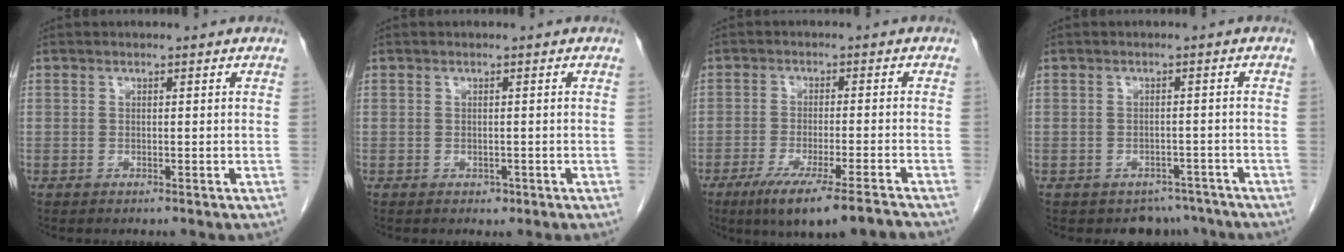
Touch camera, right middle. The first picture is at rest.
{"total": 0.9, "force": [-0.4, 0.7, 0.4], "torque": [-0.006, 0.001, -0.002]}
{"total": 11.8, "force": [-9.0, 0.1, 7.6], "torque": [-0.111, -0.028, -0.141]}
{"total": 4.0, "force": [-3.3, 2.3, 0.0], "torque": [0.012, 0.009, -0.043]}